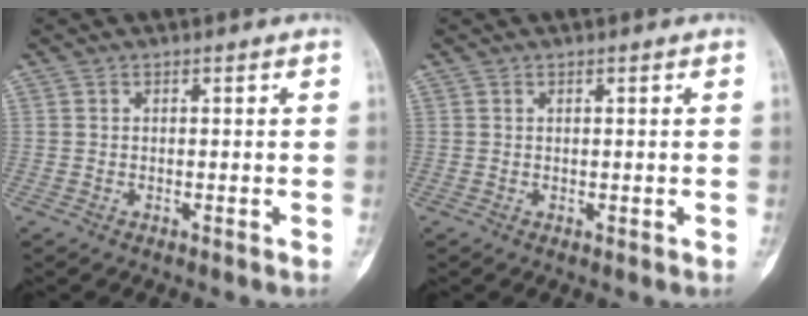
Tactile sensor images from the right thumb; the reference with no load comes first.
{"total": 0.0}